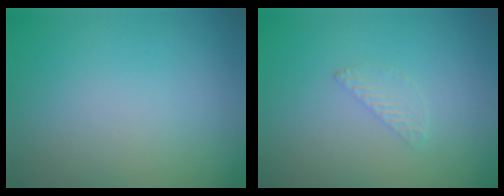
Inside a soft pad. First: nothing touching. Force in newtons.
{"total": 1.1, "press": 1.1, "slide": 0.1}